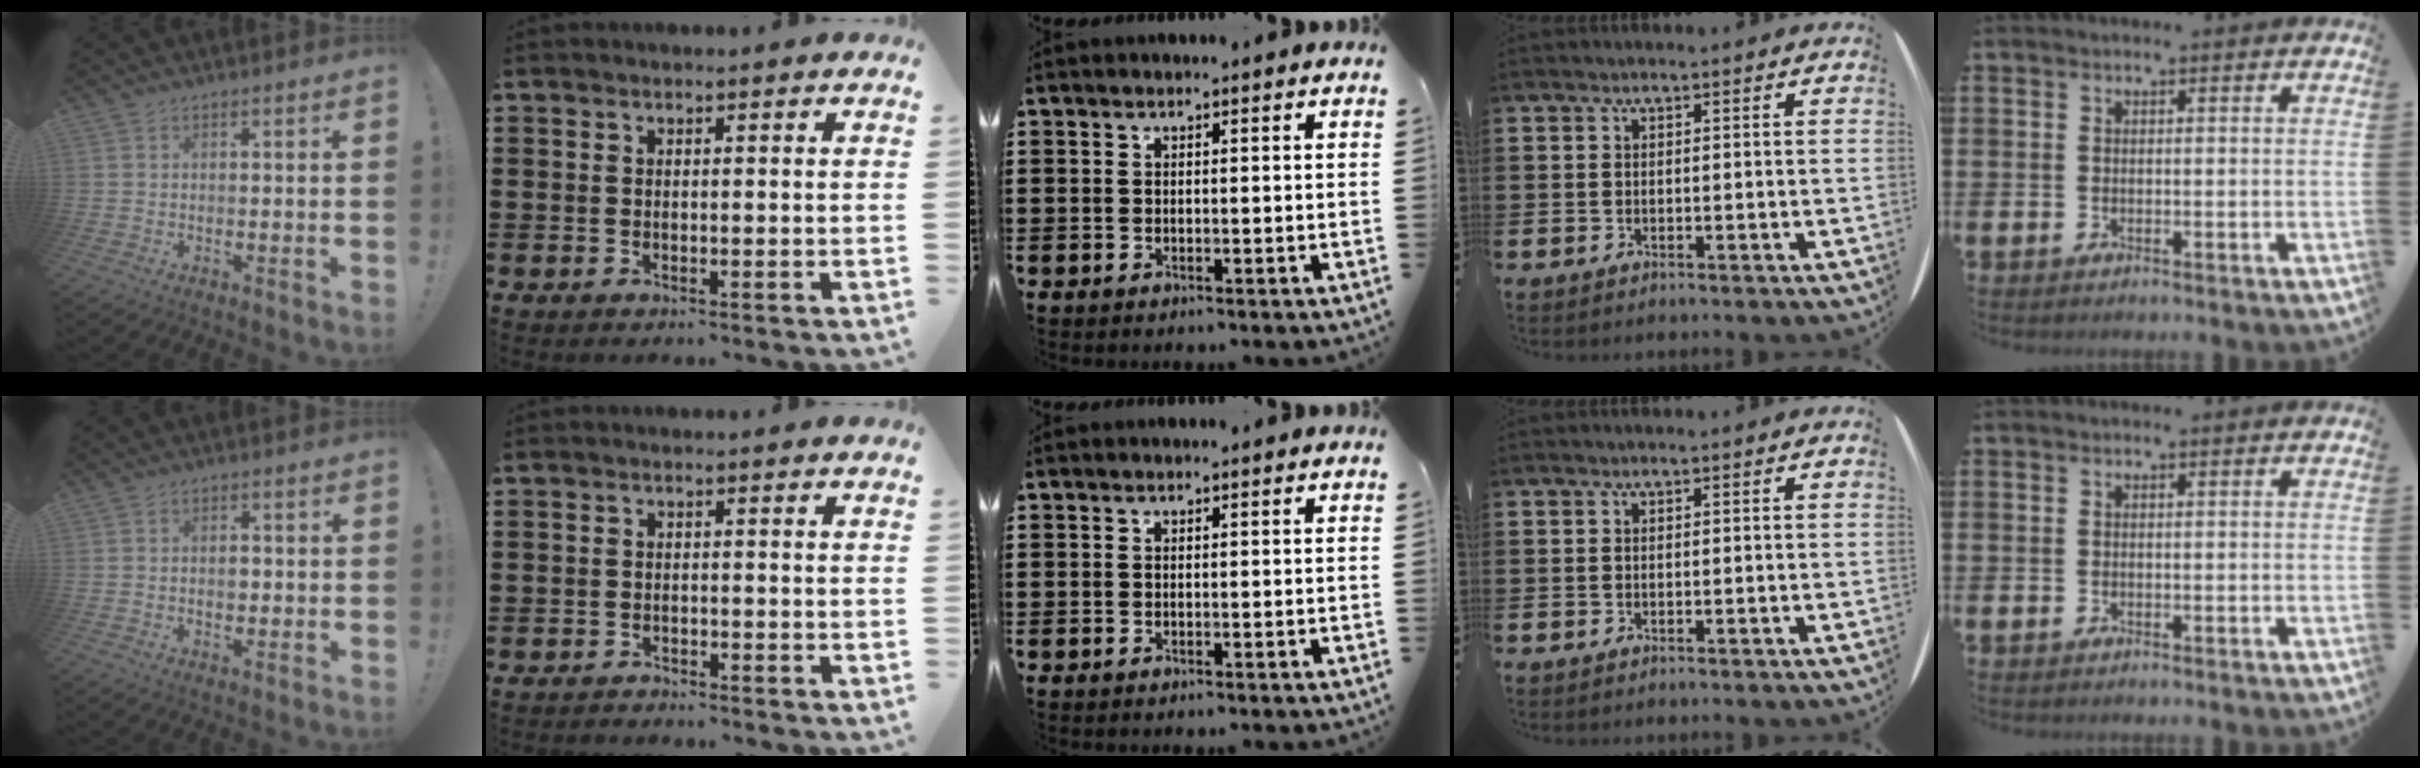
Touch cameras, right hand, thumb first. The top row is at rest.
{"thumb": {"total": 2.6, "force": [-0.6, 1.7, 1.8], "torque": [-0.017, 0.002, -0.016]}, "index": {"total": 1.4, "force": [-1.3, 0.2, -0.2], "torque": [-0.002, 0.005, -0.030]}}